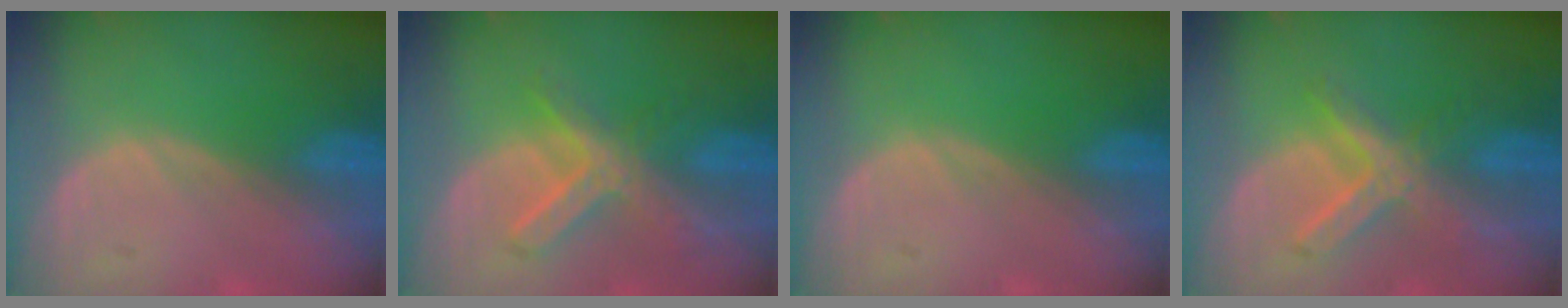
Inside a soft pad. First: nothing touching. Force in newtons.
{"total": 7.4, "press": 6.4, "slide": 3.9}
{"total": 0.0}
{"total": 7.0, "press": 6.2, "slide": 3.2}